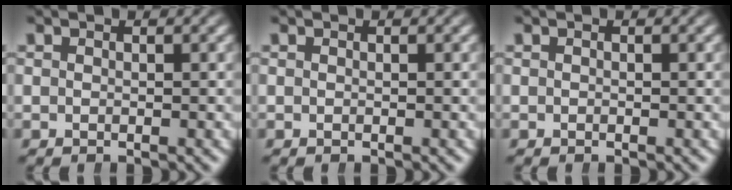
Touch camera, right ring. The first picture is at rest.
{"total": 0.0}
{"total": 0.0}